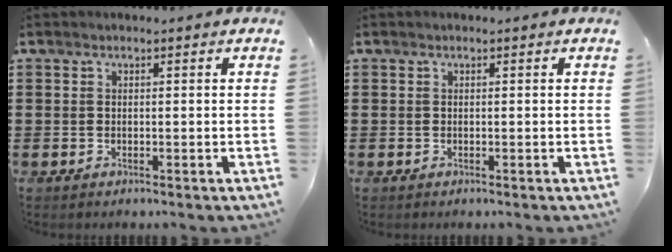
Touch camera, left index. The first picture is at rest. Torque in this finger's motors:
{"motor_torque": [0.00, 0.00, -0.01, 0.01]}